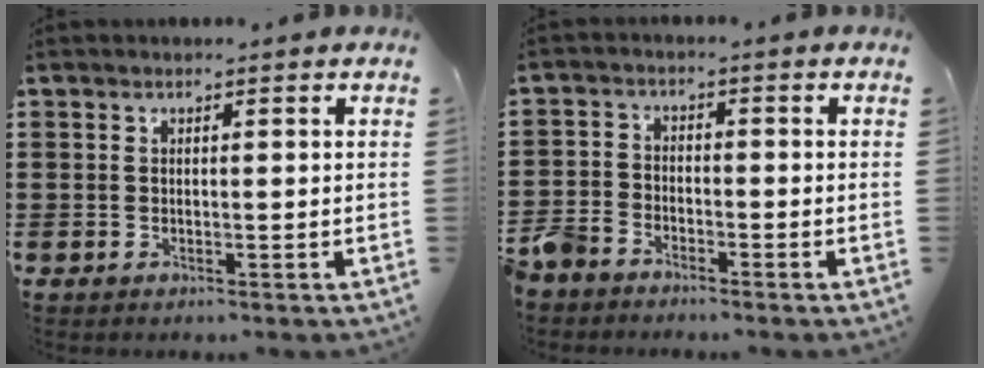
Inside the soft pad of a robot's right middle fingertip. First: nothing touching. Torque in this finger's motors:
{"motor_torque": [1.56, -0.58, 0.76, 0.21]}